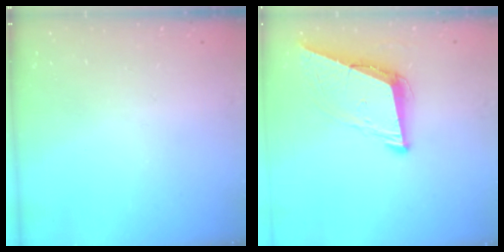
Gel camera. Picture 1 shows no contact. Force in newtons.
{"total": 9.0, "press": 8.2, "slide": 3.7}